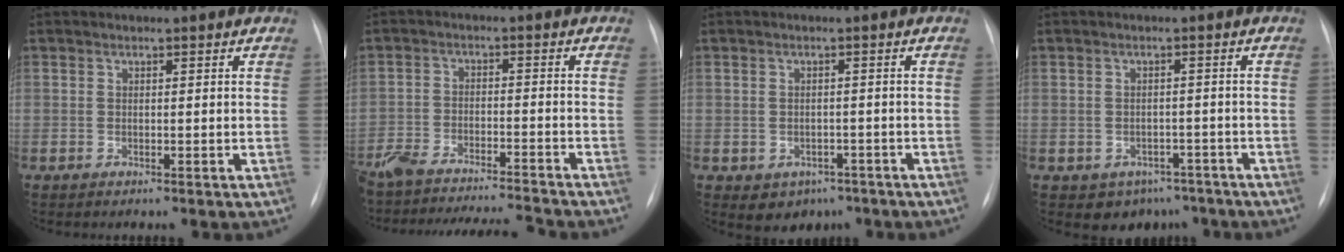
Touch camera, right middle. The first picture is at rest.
{"total": 17.6, "force": [-16.5, 1.3, 6.1], "torque": [-0.122, -0.015, -0.245]}
{"total": 4.0, "force": [-2.1, 3.1, 1.3], "torque": [-0.012, 0.008, -0.017]}
{"total": 5.0, "force": [-3.4, 3.6, 1.0], "torque": [-0.001, 0.014, -0.039]}